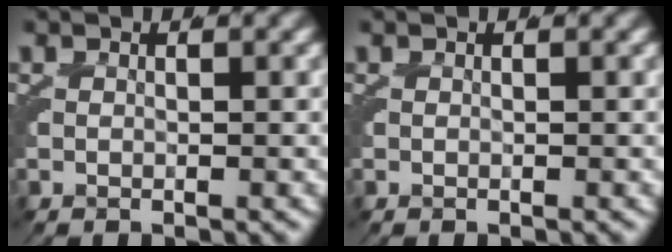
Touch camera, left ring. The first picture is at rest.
{"total": 0.0}